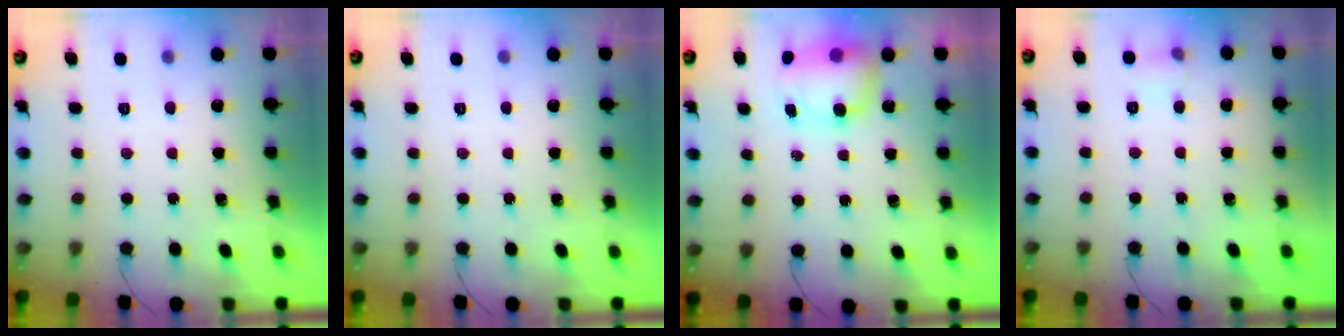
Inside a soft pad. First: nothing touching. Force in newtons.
{"total": 0.0}
{"total": 10.5, "press": 8.7, "slide": 6.0}
{"total": 5.1, "press": 4.8, "slide": 1.6}